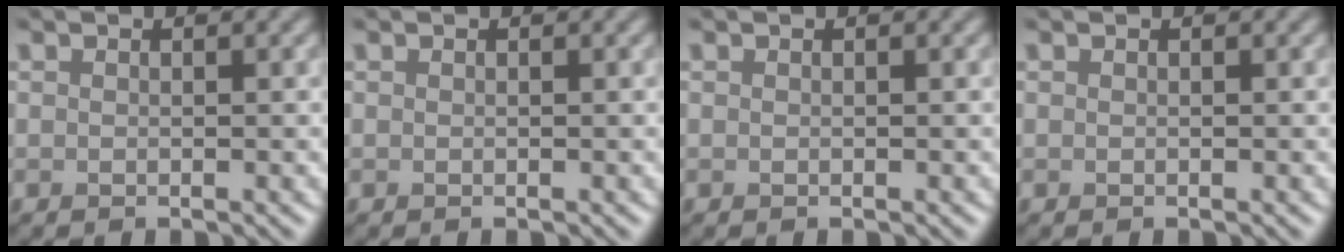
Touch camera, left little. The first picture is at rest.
{"total": 0.0}
{"total": 0.0}
{"total": 0.0}